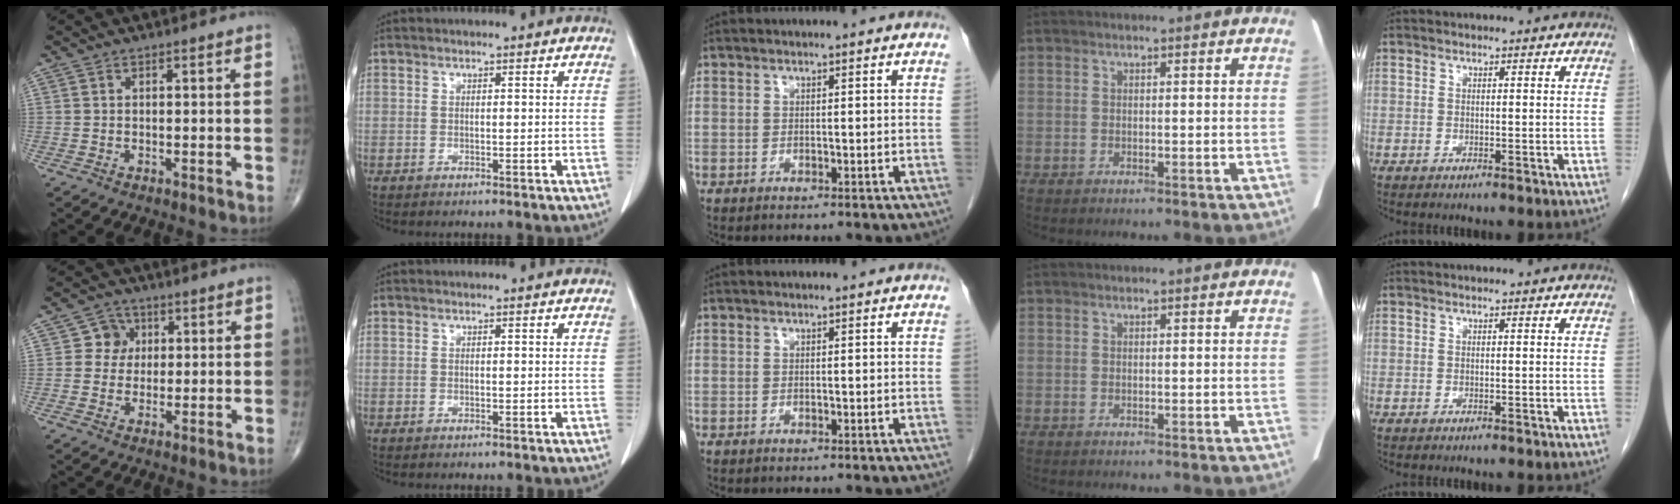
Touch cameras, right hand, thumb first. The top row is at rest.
{"thumb": {"total": 4.4, "force": [0.9, 4.2, 1.0], "torque": [0.014, 0.006, 0.005]}}